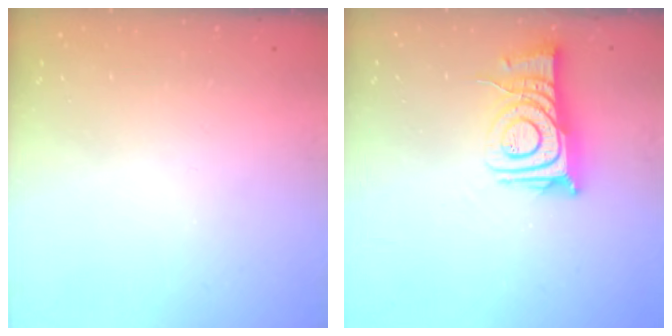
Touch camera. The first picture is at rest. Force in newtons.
{"total": 11.3, "press": 11.2, "slide": 1.3}